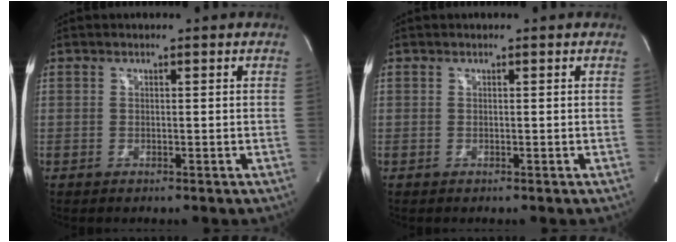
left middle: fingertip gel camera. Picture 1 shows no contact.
{"total": 0.0}